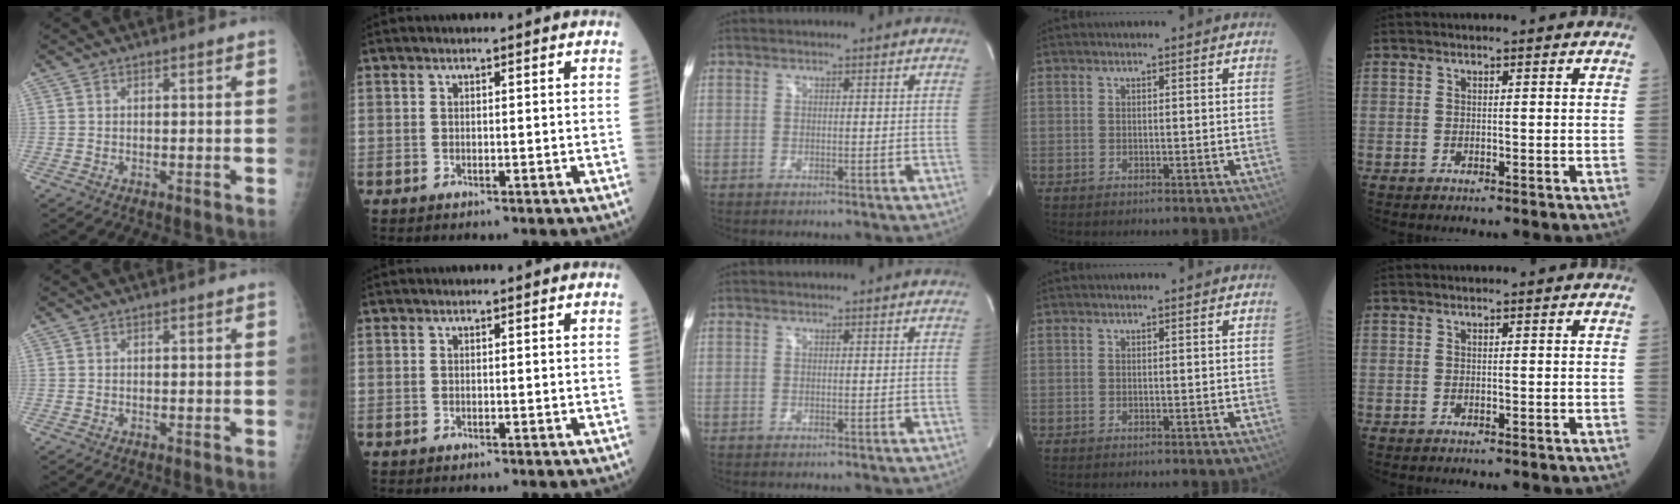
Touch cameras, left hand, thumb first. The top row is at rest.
{}